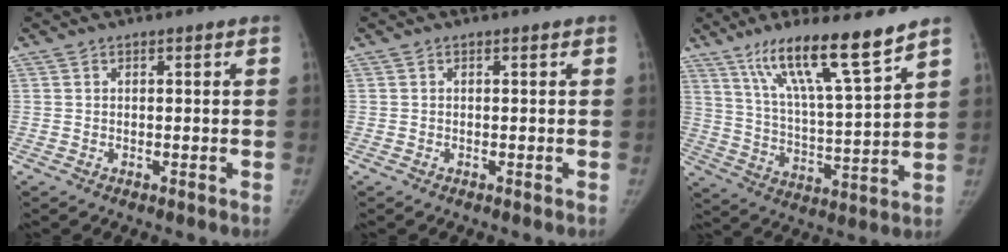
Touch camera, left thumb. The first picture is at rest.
{"total": 0.0}
{"total": 15.6, "force": [10.9, 1.5, 11.0], "torque": [-0.183, -0.060, 0.197]}